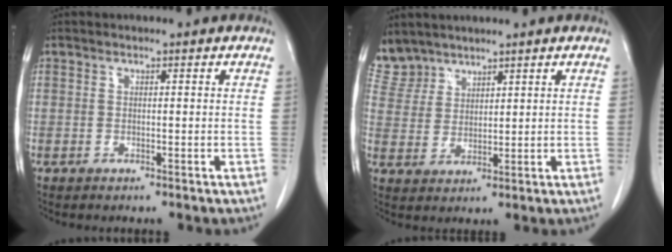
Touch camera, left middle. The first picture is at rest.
{"total": 5.9, "force": [5.3, 2.5, -0.3], "torque": [0.004, 0.003, 0.118]}